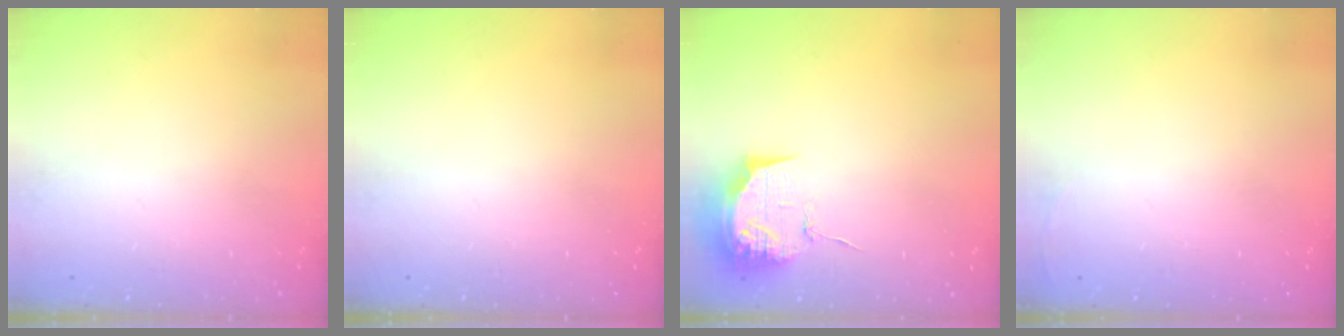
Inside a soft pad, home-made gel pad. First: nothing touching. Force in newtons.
{"total": 0.0}
{"total": 15.6, "press": 15.6, "slide": 0.1}
{"total": 2.7, "press": 2.6, "slide": 1.0}